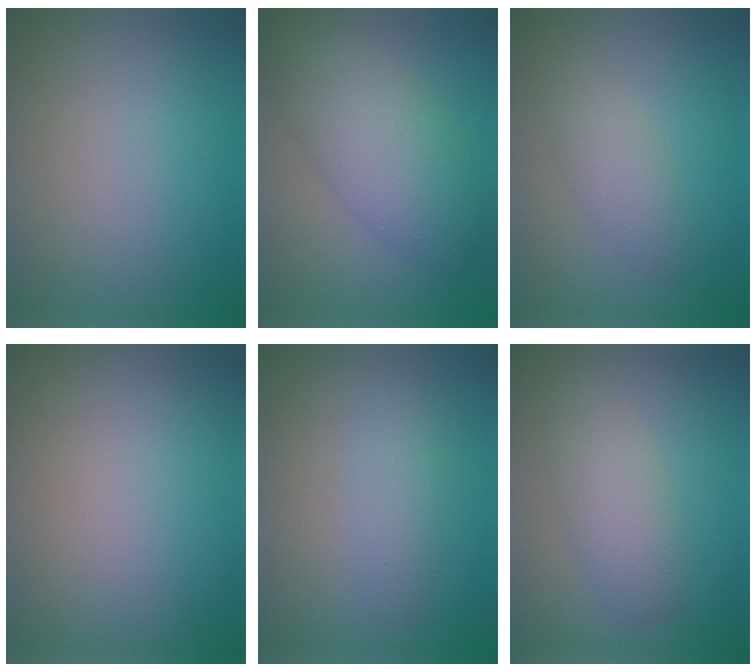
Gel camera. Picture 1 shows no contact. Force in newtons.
{"total": 6.3, "press": 6.3, "slide": 0.2}
{"total": 2.2, "press": 2.2, "slide": 0.0}
{"total": 0.0}
{"total": 1.9, "press": 1.9, "slide": 0.0}
{"total": 3.4, "press": 3.4, "slide": 0.1}